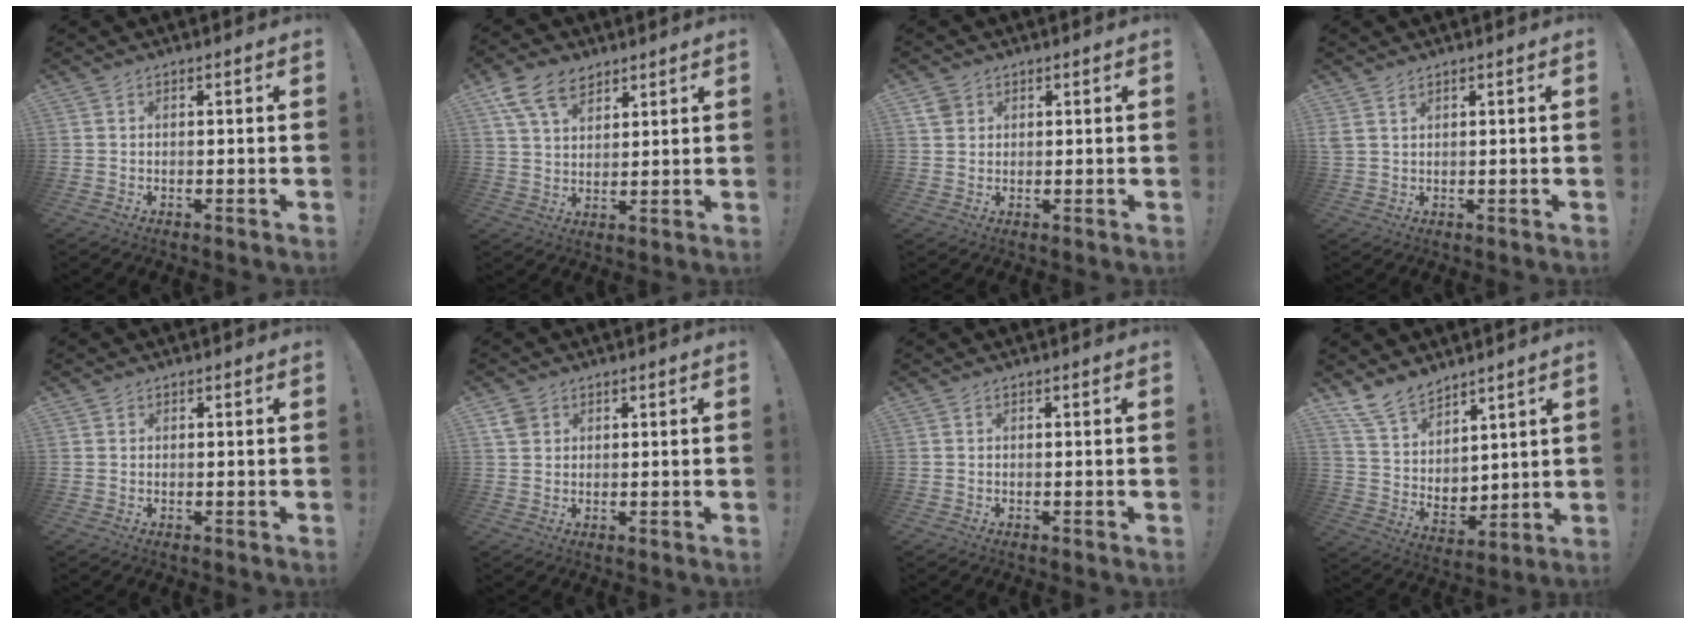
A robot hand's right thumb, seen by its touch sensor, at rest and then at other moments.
{"total": 11.3, "force": [6.8, 7.1, 5.6], "torque": [-0.102, -0.020, 0.133]}
{"total": 3.3, "force": [1.8, 2.6, 1.1], "torque": [-0.017, -0.003, 0.035]}
{"total": 2.2, "force": [1.5, 1.1, 1.2], "torque": [-0.031, 0.000, 0.031]}
{"total": 0.5, "force": [0.5, 0.2, 0.1], "torque": [0.005, -0.003, 0.008]}
{"total": 3.7, "force": [2.0, 2.7, 1.6], "torque": [-0.026, -0.003, 0.039]}
{"total": 0.0}
{"total": 12.4, "force": [10.4, 6.0, 3.0], "torque": [-0.082, -0.071, 0.206]}